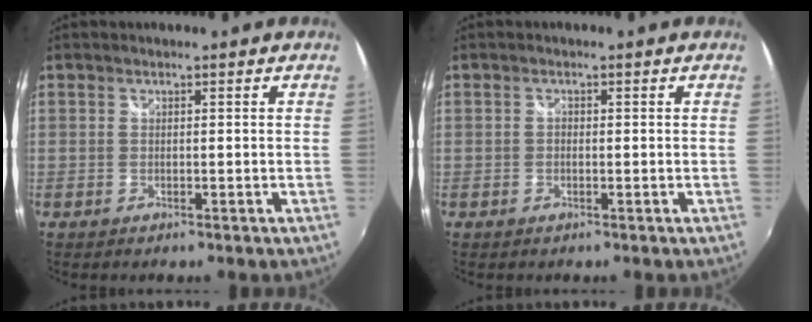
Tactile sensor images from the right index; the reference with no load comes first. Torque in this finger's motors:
{"motor_torque": [0.48, 0.12, 0.11, 0.01]}